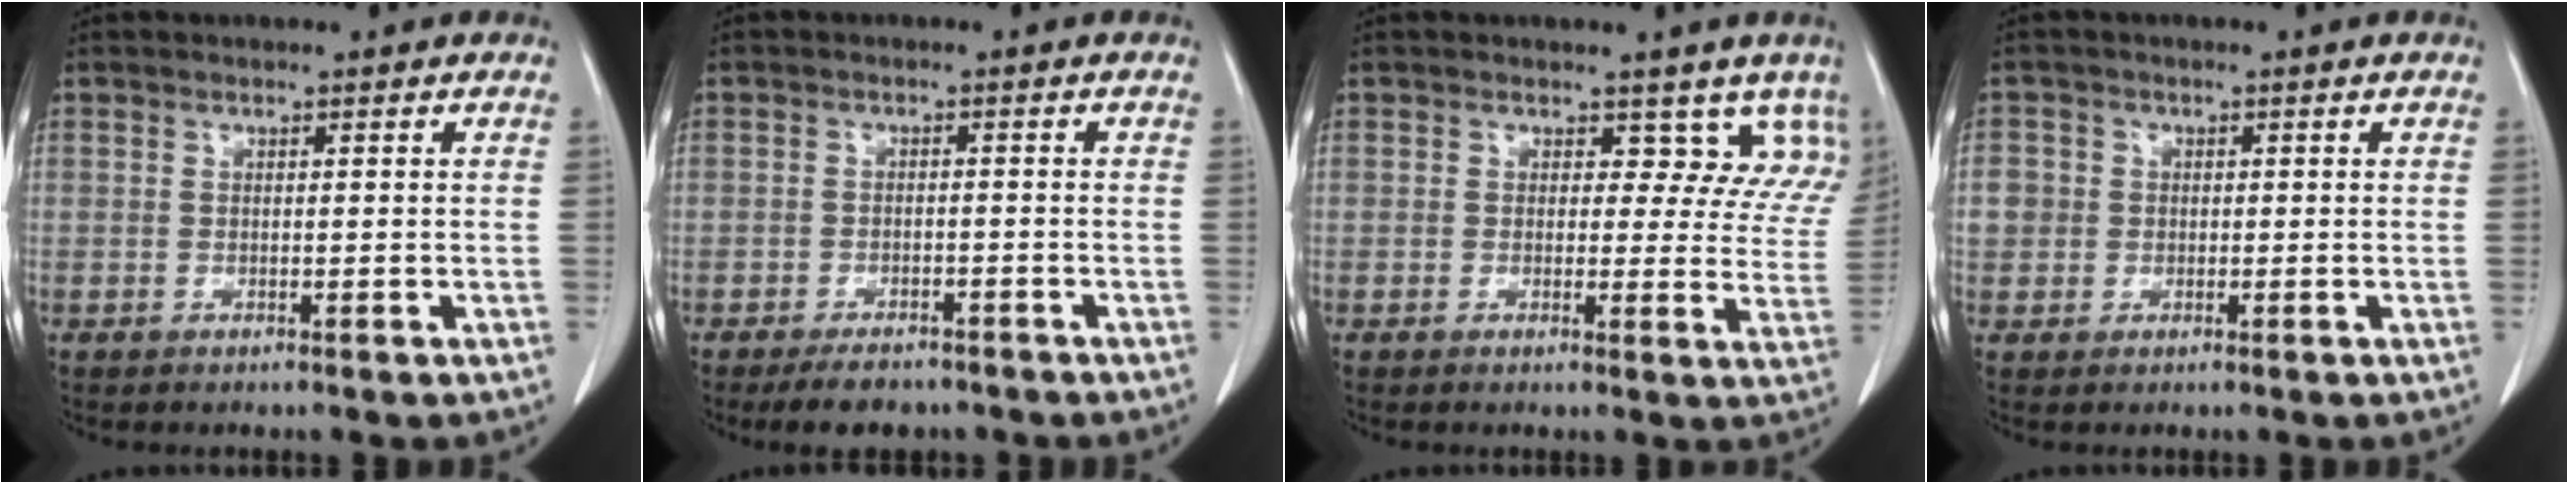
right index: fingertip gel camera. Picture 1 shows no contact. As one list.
[{"total": 4.3, "force": [-3.4, 2.1, 1.7], "torque": [-0.024, 0.000, -0.049]}, {"total": 6.9, "force": [5.5, 3.8, 1.7], "torque": [0.017, -0.009, 0.042]}, {"total": 3.5, "force": [0.2, 3.5, 0.6], "torque": [-0.004, 0.009, 0.005]}]